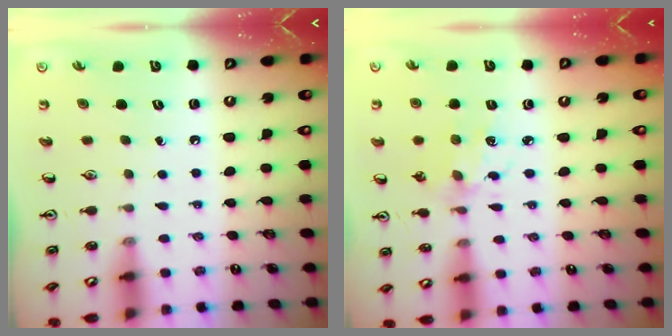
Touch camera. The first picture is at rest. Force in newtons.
{"total": 4.2, "press": 4.0, "slide": 1.4}